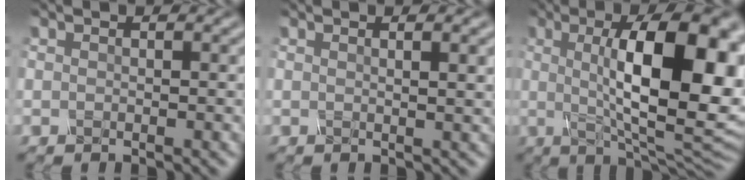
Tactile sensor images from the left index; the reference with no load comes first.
{"total": 3.1, "force": [1.1, 1.1, 2.7], "torque": [-0.021, 0.008, 0.006]}
{"total": 15.0, "force": [1.5, 4.9, 14.1], "torque": [-0.172, 0.010, 0.019]}